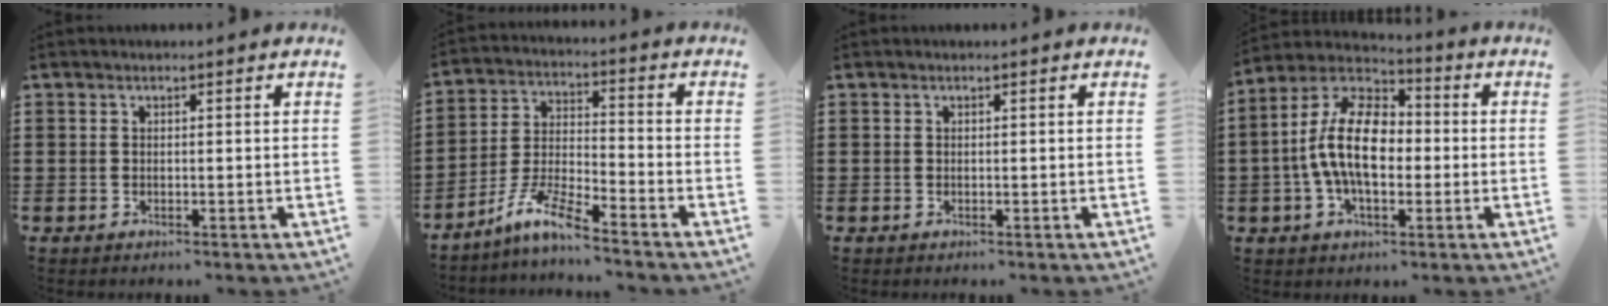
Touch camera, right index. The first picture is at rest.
{"total": 7.6, "force": [-6.3, 0.4, 4.1], "torque": [-0.102, -0.010, -0.128]}
{"total": 0.0}
{"total": 12.2, "force": [-0.7, 6.6, 10.3], "torque": [-0.242, 0.000, -0.021]}